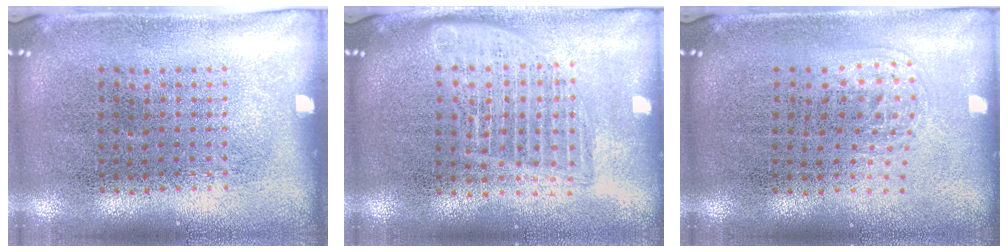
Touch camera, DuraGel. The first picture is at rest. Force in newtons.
{"total": 1.6, "press": 1.5, "slide": 0.8}
{"total": 1.0, "press": 0.7, "slide": 0.7}